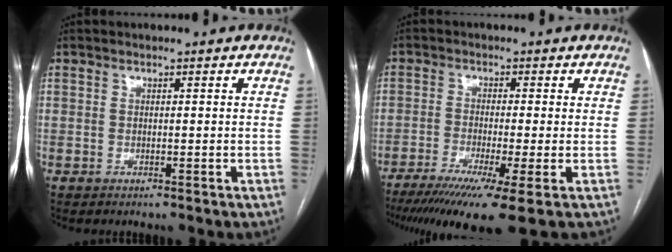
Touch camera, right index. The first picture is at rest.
{"total": 11.9, "force": [-7.7, -0.2, 9.0], "torque": [-0.140, -0.026, -0.123]}